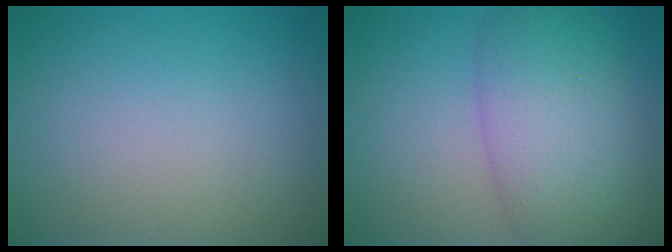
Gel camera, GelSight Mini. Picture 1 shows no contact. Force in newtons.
{"total": 8.3, "press": 8.3, "slide": 0.3}